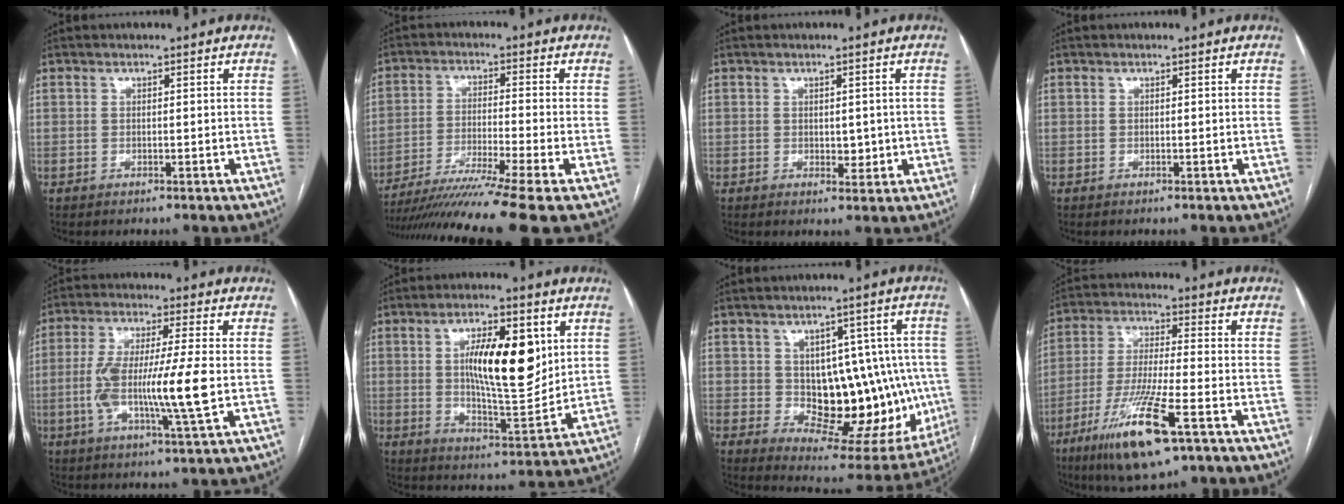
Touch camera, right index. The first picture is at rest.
{"total": 14.4, "force": [-11.5, -2.9, 8.2], "torque": [-0.143, -0.035, -0.190]}
{"total": 2.7, "force": [0.0, 1.7, 2.1], "torque": [-0.024, -0.003, 0.006]}
{"total": 0.0}
{"total": 12.9, "force": [-1.7, 0.6, 12.8], "torque": [-0.246, -0.003, -0.035]}
{"total": 13.8, "force": [3.5, 4.0, 12.8], "torque": [-0.214, 0.001, 0.061]}
{"total": 17.0, "force": [-1.0, 9.0, 14.3], "torque": [-0.171, 0.019, 0.011]}
{"total": 14.8, "force": [-7.7, 1.6, 12.5], "torque": [-0.253, -0.033, -0.134]}